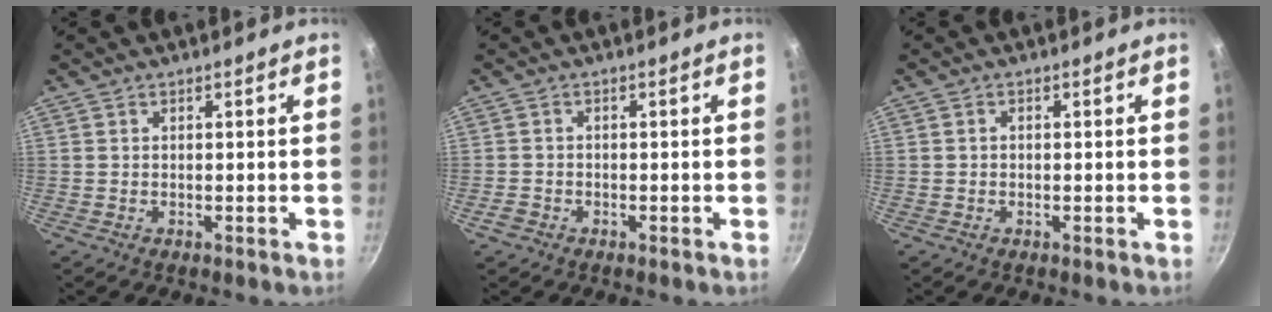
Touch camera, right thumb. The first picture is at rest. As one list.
[{"total": 1.9, "force": [-1.1, 1.4, 0.6], "torque": [-0.012, 0.009, -0.021]}, {"total": 0.7, "force": [-0.1, 0.6, 0.4], "torque": [-0.006, 0.004, -0.002]}]